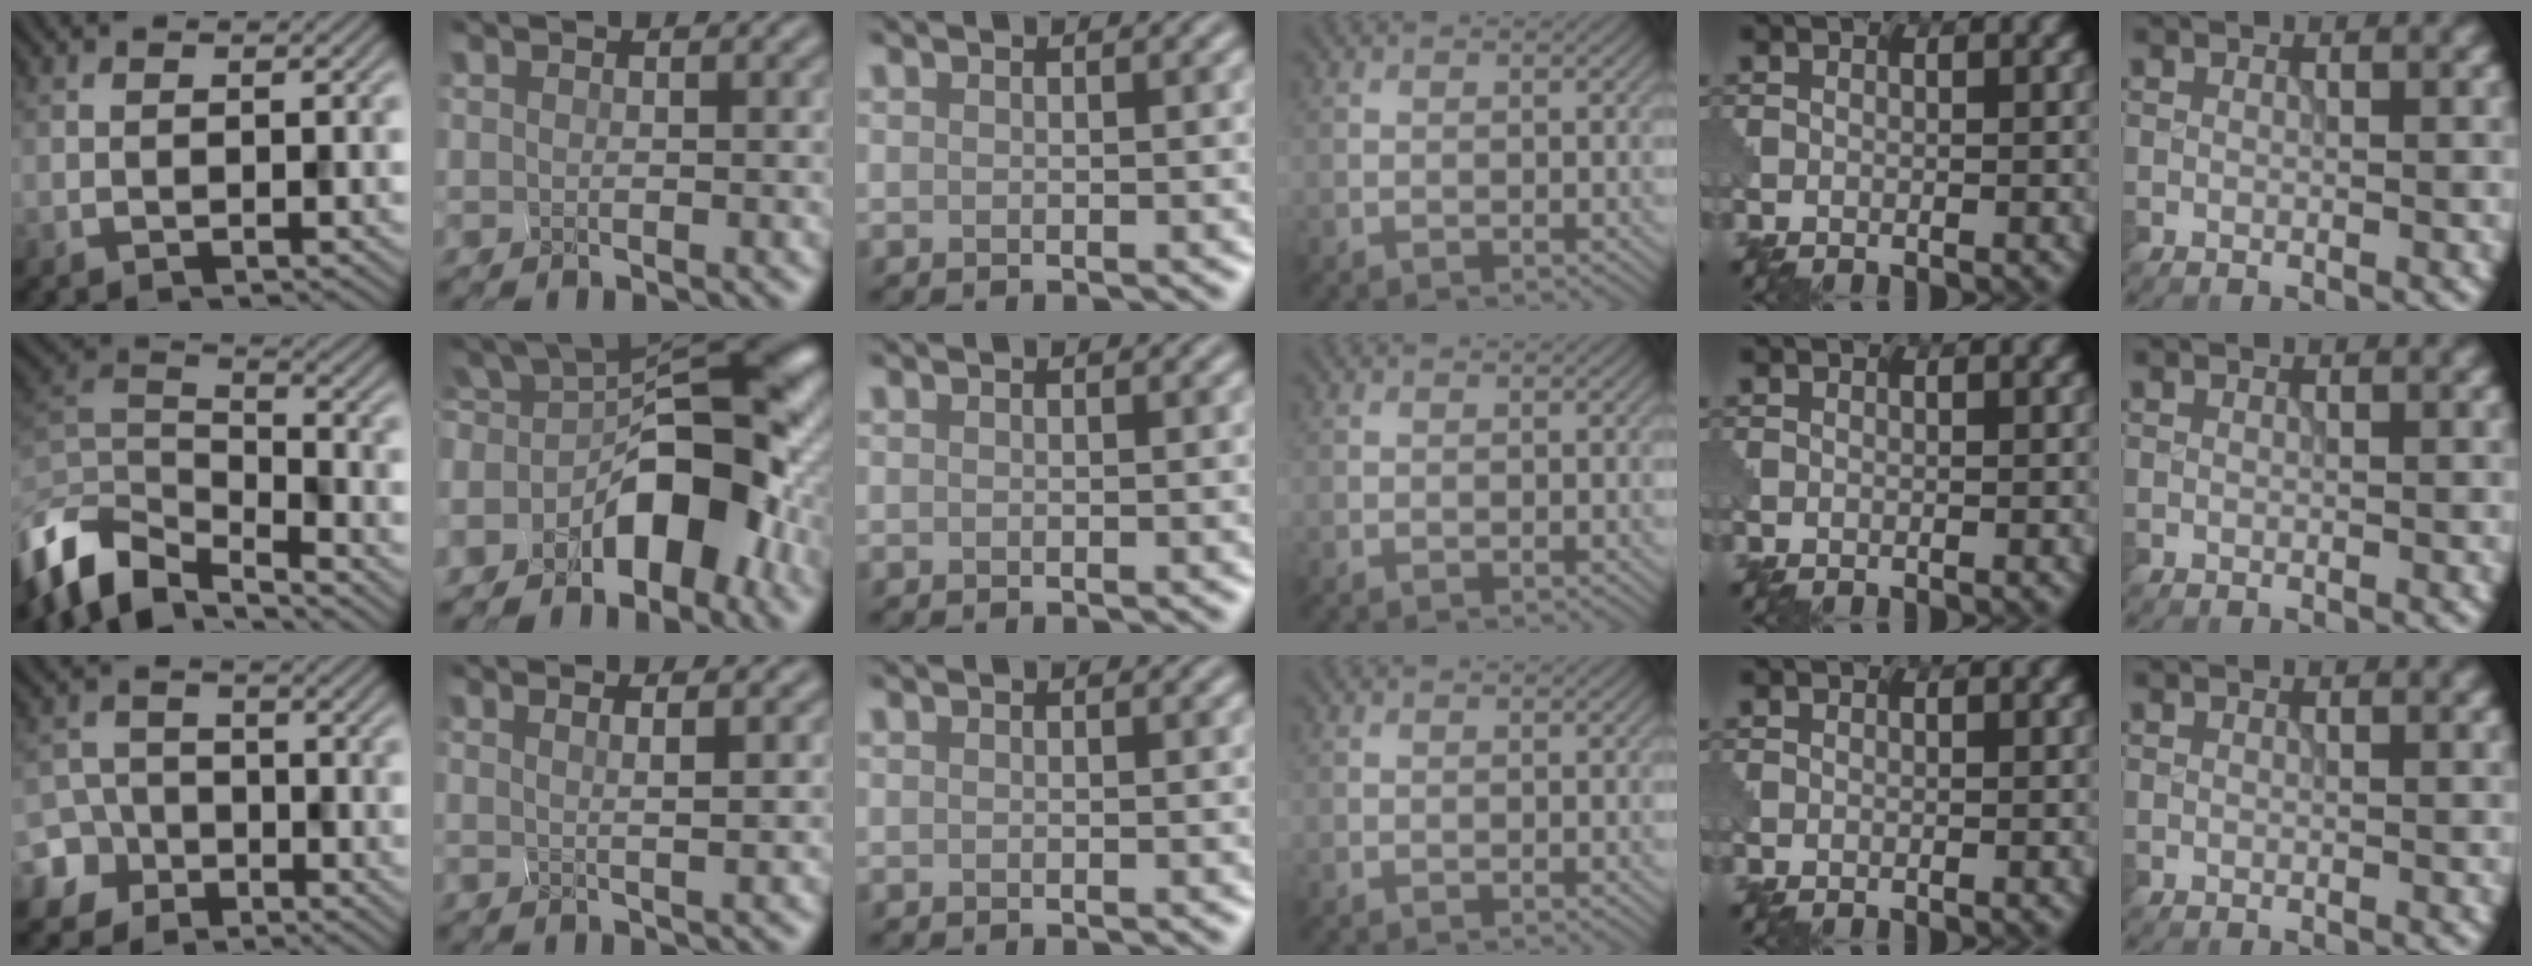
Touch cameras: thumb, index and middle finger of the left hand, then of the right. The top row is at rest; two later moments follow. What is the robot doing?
{"motion": "squeeze", "object": "hand grip exerciser"}